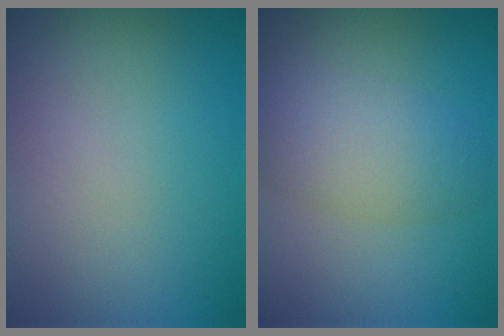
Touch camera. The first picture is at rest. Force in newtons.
{"total": 4.4, "press": 4.4, "slide": 0.3}